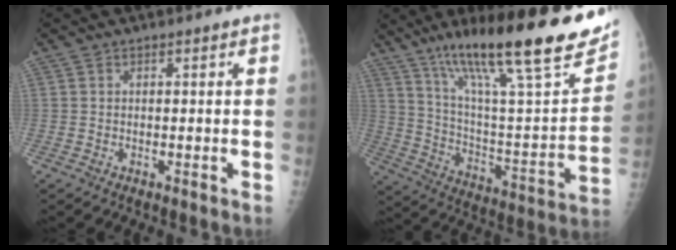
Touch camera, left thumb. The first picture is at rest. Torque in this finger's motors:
{"motor_torque": [0.41, 0.21, 1.44, -1.33, 0.11]}